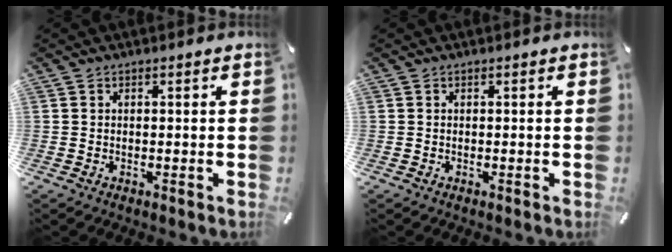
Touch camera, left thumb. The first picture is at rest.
{"total": 0.0}